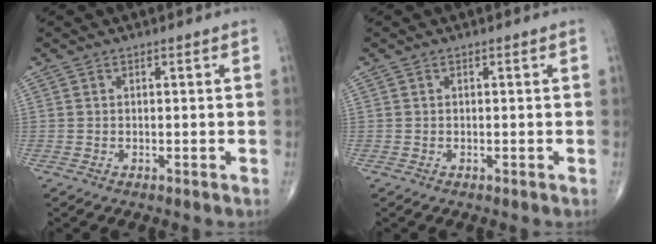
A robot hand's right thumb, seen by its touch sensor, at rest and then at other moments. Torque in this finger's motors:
{"motor_torque": [-0.21, 0.18, 0.00, 0.00, 0.03]}